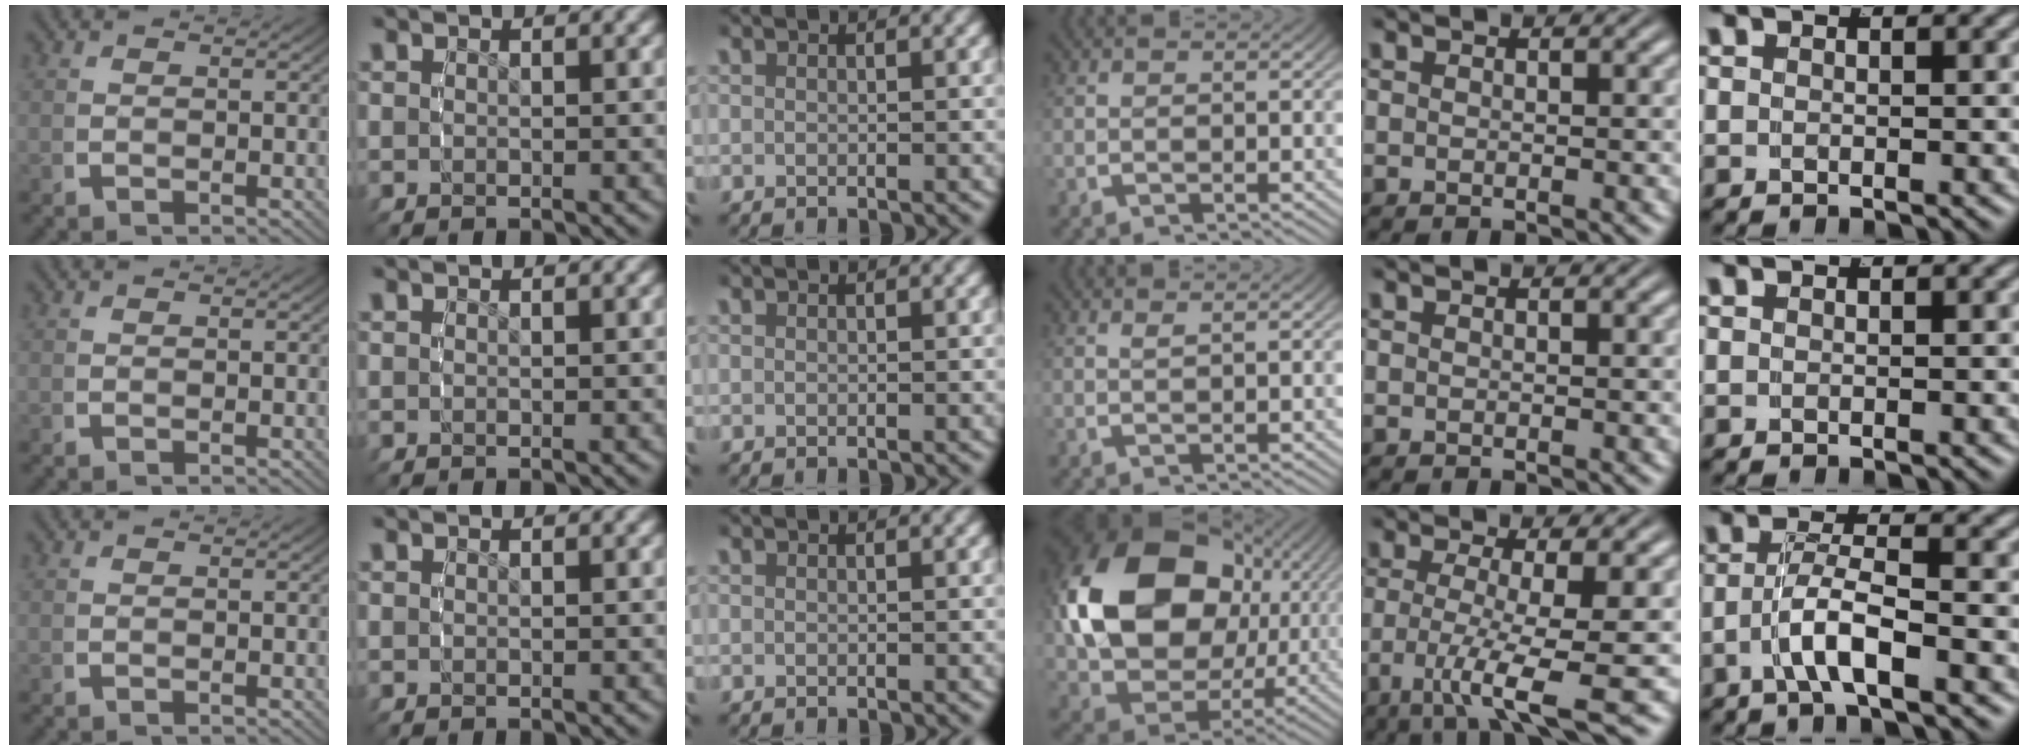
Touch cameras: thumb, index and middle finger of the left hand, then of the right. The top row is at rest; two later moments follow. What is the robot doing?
{"motion": "grasp_and_lifting", "object": "bowl"}